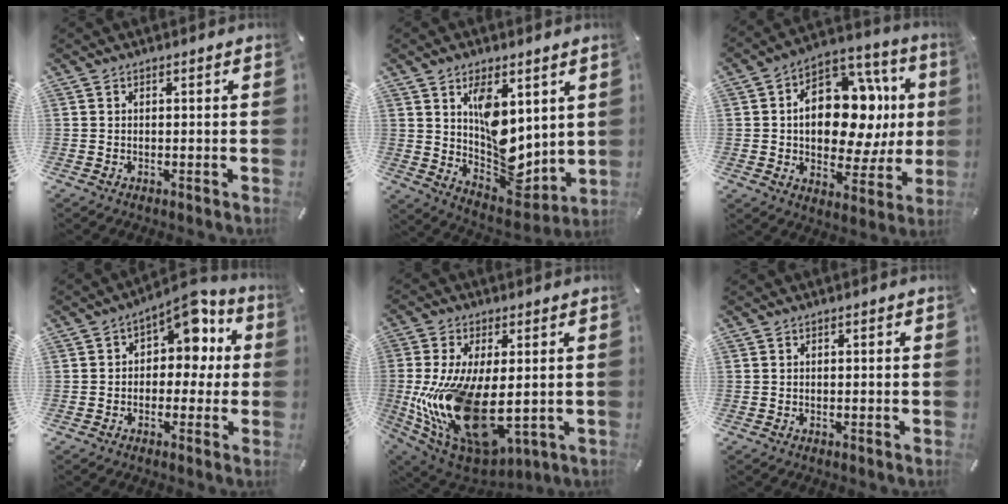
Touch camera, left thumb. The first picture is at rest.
{"total": 12.3, "force": [3.1, 8.1, 8.7], "torque": [-0.118, -0.028, 0.069]}
{"total": 19.7, "force": [2.1, 12.5, 15.1], "torque": [-0.227, -0.020, 0.040]}
{"total": 8.6, "force": [3.6, 6.0, 5.1], "torque": [-0.055, -0.031, 0.057]}
{"total": 21.3, "force": [-0.9, 11.5, 18.0], "torque": [-0.379, -0.026, 0.006]}
{"total": 0.0}